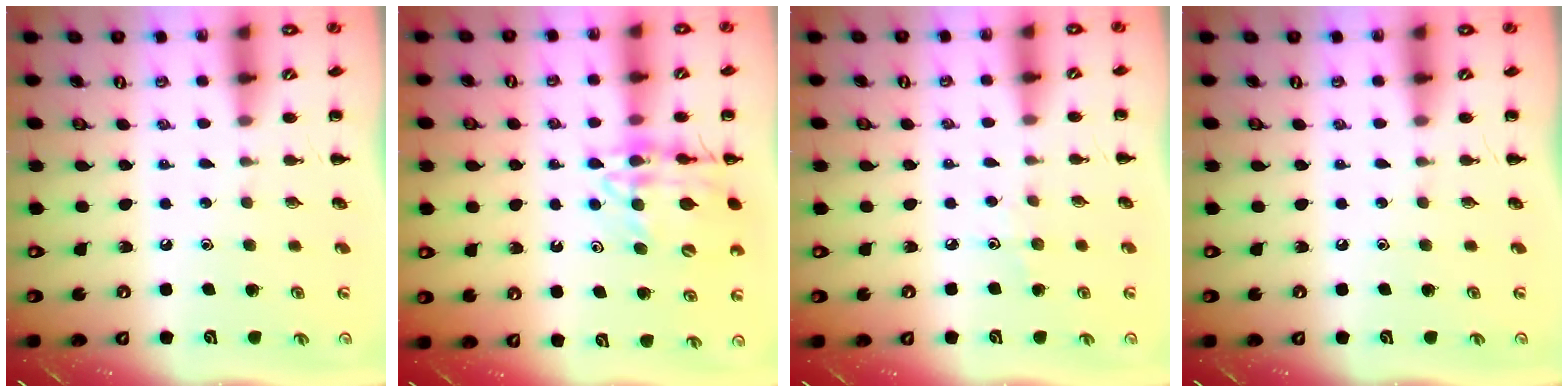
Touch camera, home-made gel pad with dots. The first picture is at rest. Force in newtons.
{"total": 15.1, "press": 14.8, "slide": 2.6}
{"total": 3.4, "press": 3.1, "slide": 1.3}
{"total": 0.0}